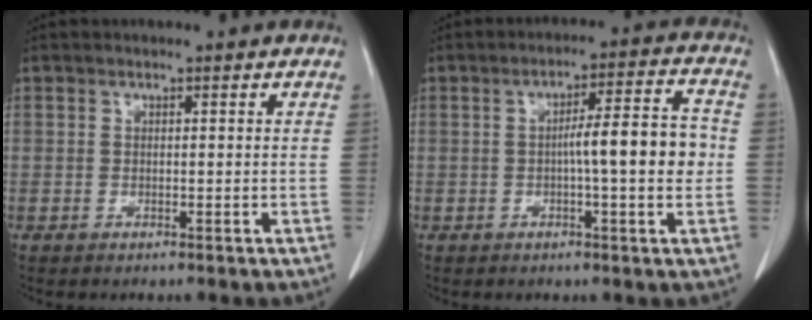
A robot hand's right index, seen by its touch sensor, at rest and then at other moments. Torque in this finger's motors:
{"motor_torque": [0.95, -0.15, 0.55, 0.15]}